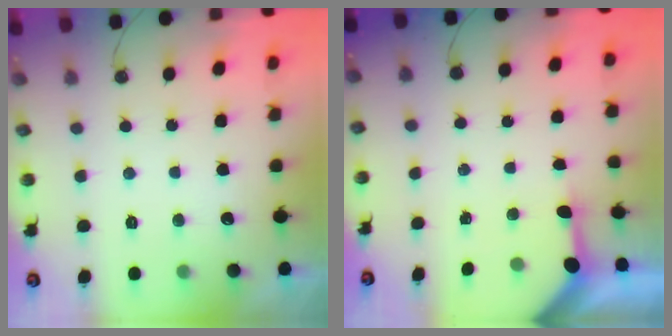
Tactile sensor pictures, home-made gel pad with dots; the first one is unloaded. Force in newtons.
{"total": 3.5, "press": 3.5, "slide": 0.4}